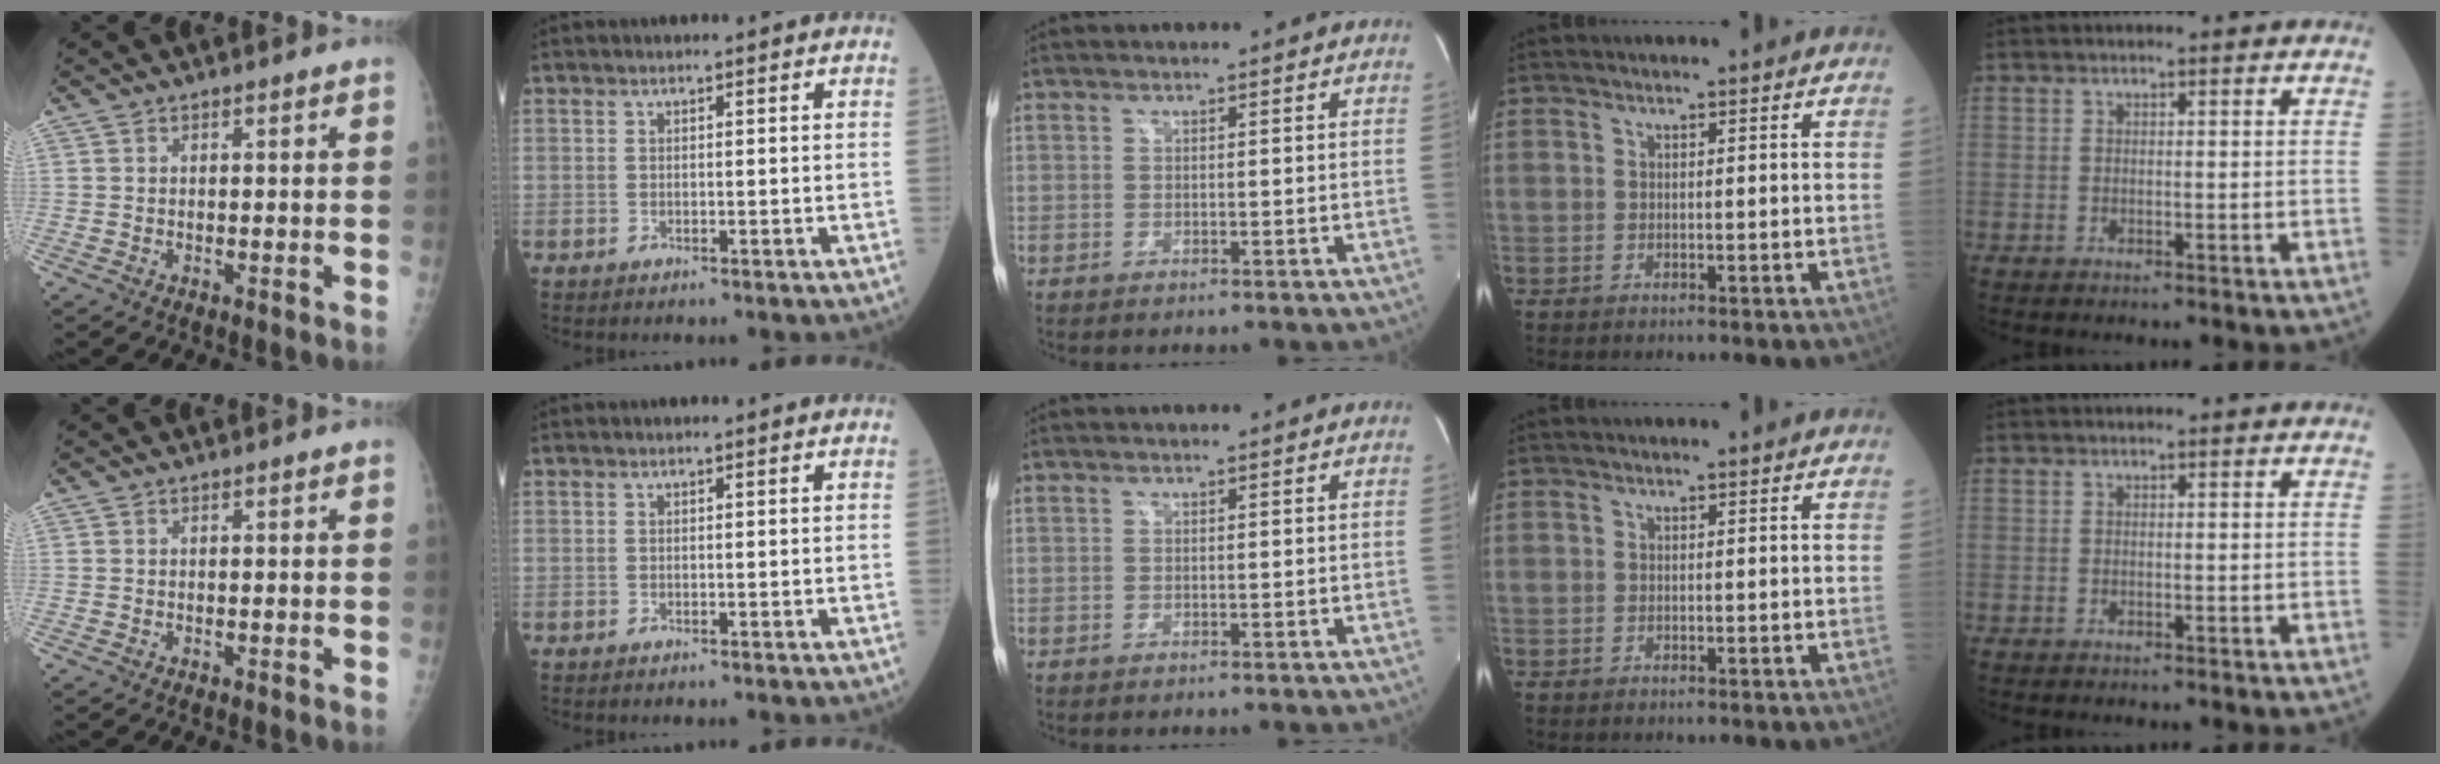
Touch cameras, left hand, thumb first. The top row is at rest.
{}